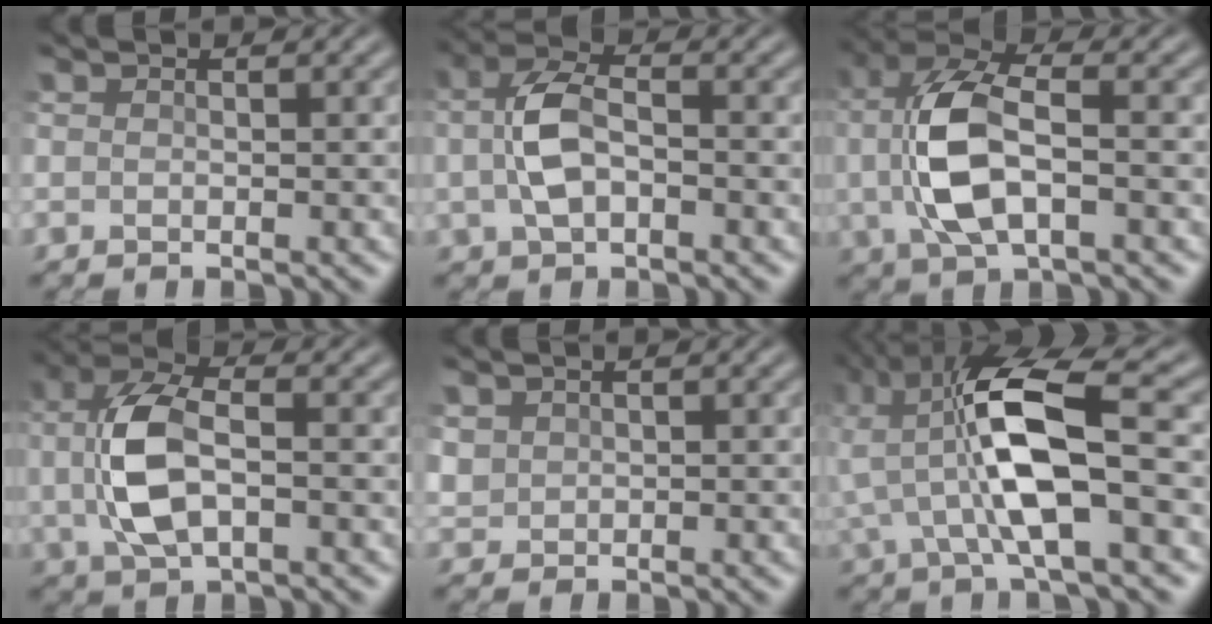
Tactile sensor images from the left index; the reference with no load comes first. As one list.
[{"total": 4.7, "force": [-0.4, 2.7, 3.9], "torque": [-0.084, 0.003, -0.011]}, {"total": 7.9, "force": [-0.4, 3.7, 7.0], "torque": [-0.154, 0.007, -0.009]}, {"total": 7.0, "force": [-0.3, 3.4, 6.1], "torque": [-0.133, 0.004, -0.008]}, {"total": 1.4, "force": [0.4, 1.3, 0.2], "torque": [-0.010, -0.002, 0.013]}, {"total": 10.3, "force": [-0.7, 3.2, 9.8], "torque": [-0.200, 0.023, -0.020]}]